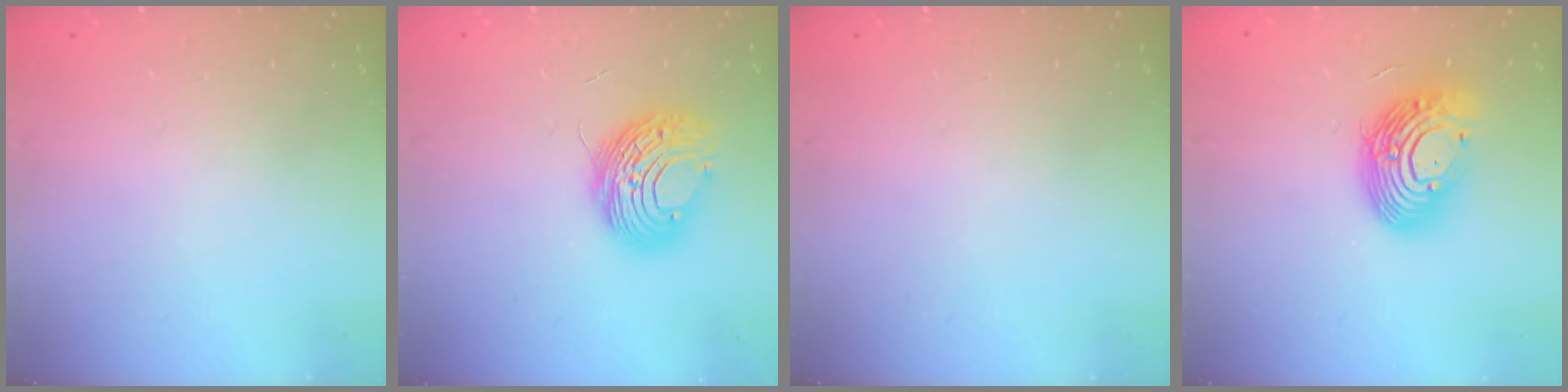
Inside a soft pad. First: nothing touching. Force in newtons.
{"total": 10.6, "press": 10.5, "slide": 1.5}
{"total": 0.0}
{"total": 15.5, "press": 15.5, "slide": 1.4}